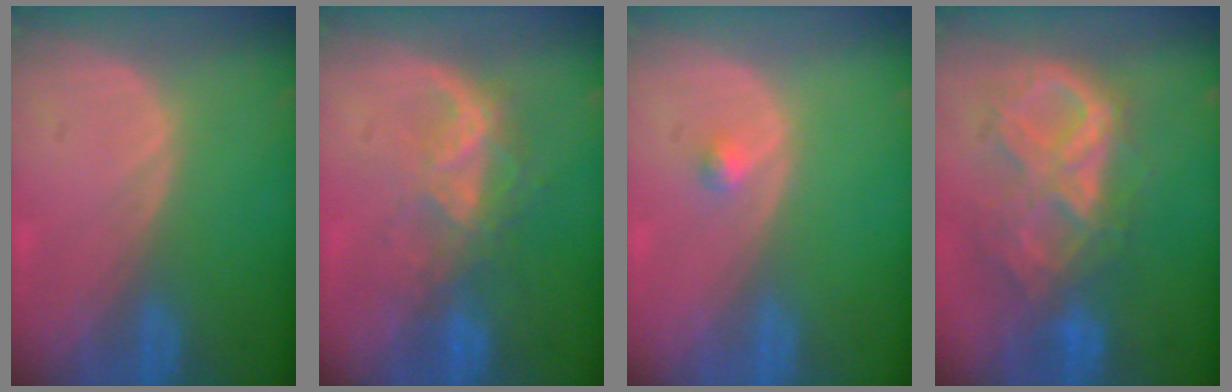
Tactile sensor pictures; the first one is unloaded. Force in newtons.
{"total": 6.5, "press": 5.9, "slide": 2.7}
{"total": 1.0, "press": 1.0, "slide": 0.1}
{"total": 10.2, "press": 8.7, "slide": 5.3}